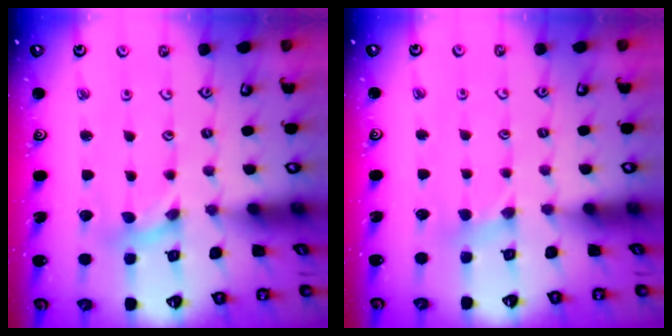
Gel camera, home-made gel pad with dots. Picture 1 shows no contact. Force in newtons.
{"total": 3.0, "press": 2.9, "slide": 0.5}